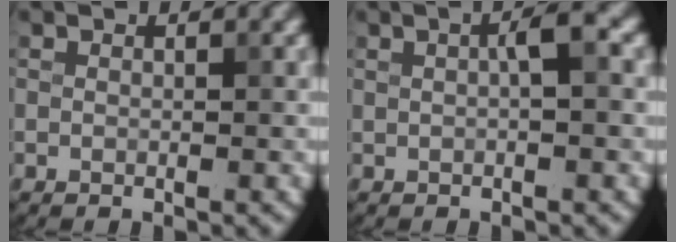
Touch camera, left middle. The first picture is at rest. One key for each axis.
{"total": 2.2, "fx": 0.4, "fy": 0.3, "fz": 2.1, "tx": -0.035, "ty": 0.010, "tz": 0.006}